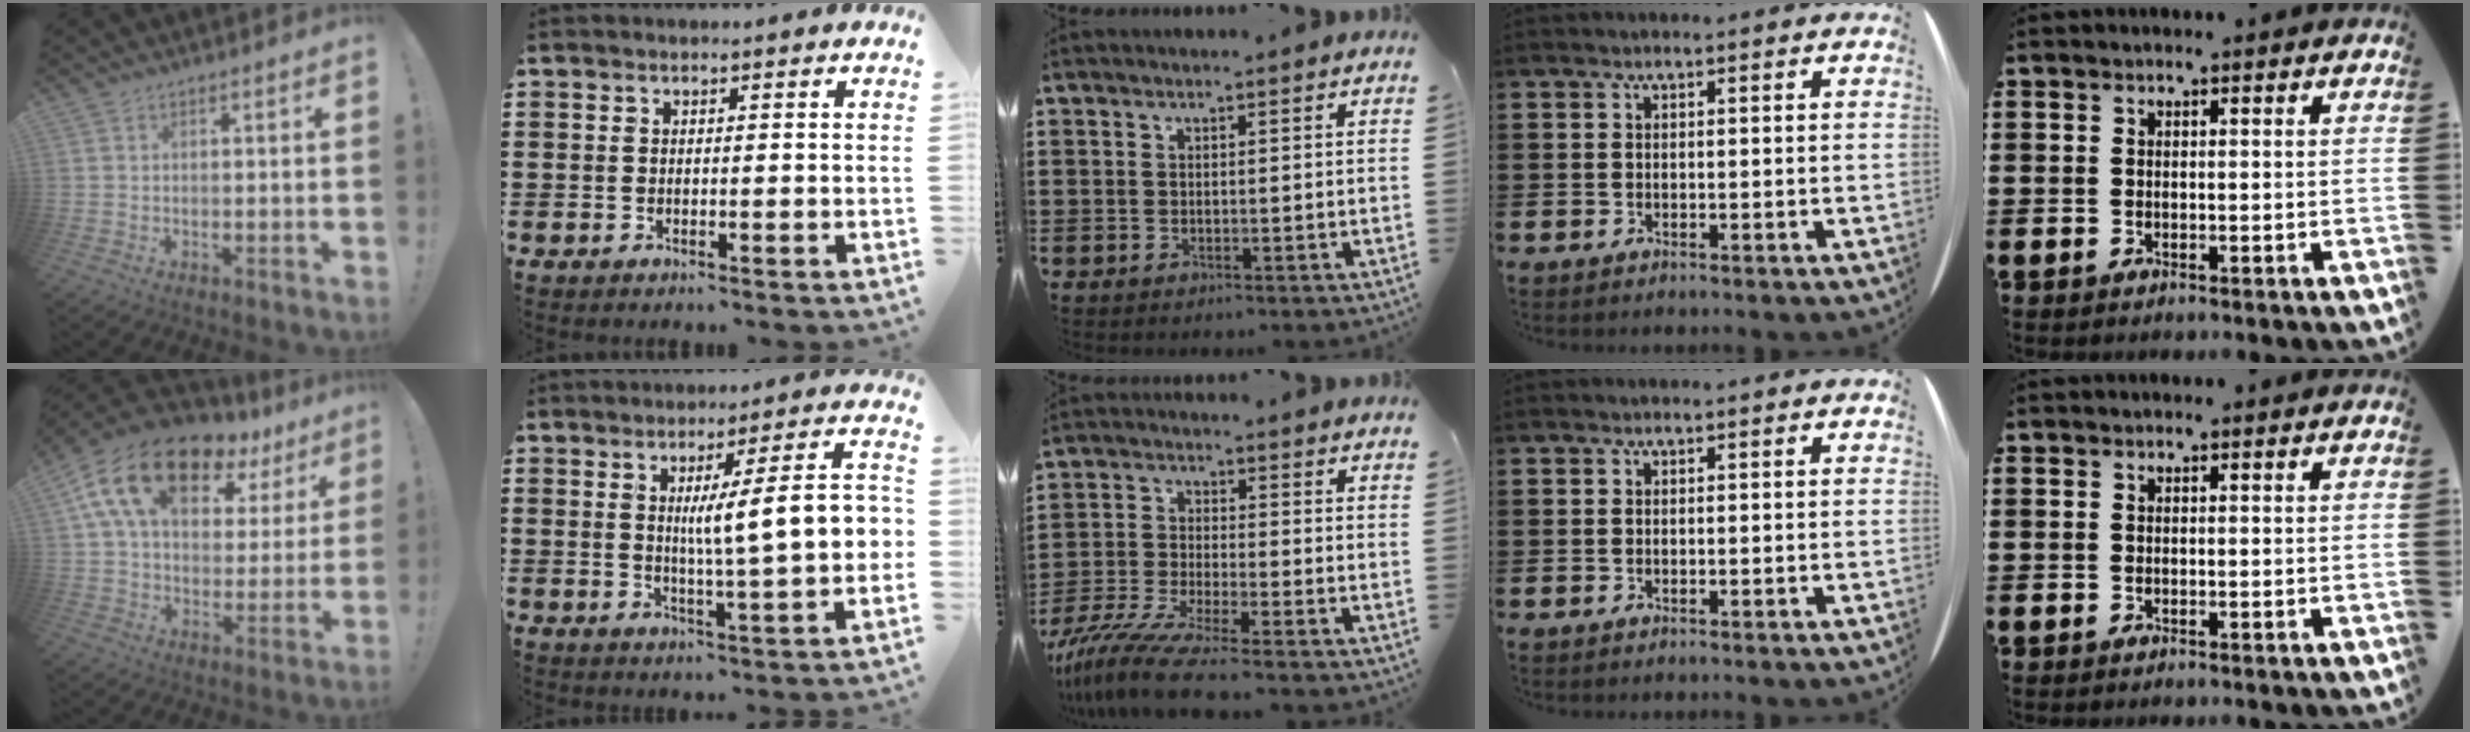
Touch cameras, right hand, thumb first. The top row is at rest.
{"thumb": {"total": 18.4, "force": [10.2, 10.1, 11.6], "torque": [-0.193, -0.047, 0.182]}, "index": {"total": 10.6, "force": [1.0, 1.0, 10.5], "torque": [-0.171, -0.004, 0.011]}, "middle": {"total": 7.8, "force": [-6.6, 0.2, 4.1], "torque": [-0.100, -0.016, -0.130]}}